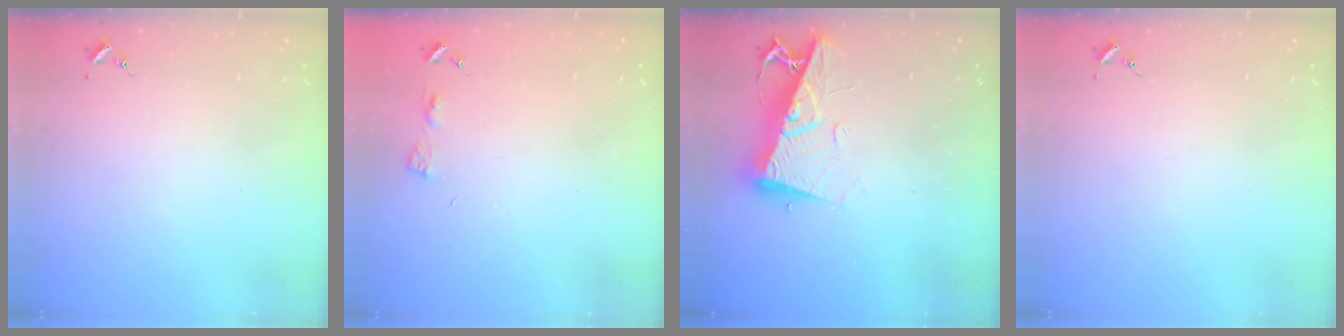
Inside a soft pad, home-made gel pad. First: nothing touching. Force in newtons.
{"total": 3.8, "press": 3.7, "slide": 0.4}
{"total": 11.9, "press": 11.8, "slide": 1.4}
{"total": 0.0}